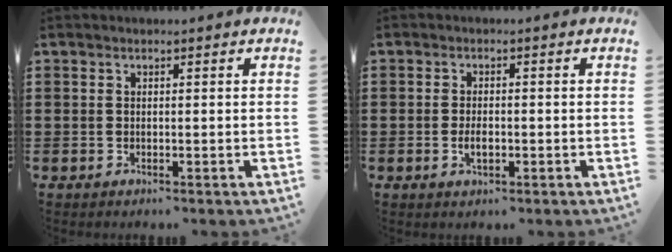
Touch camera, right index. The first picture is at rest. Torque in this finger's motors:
{"motor_torque": [2.07, 0.07, 0.02, 0.00]}